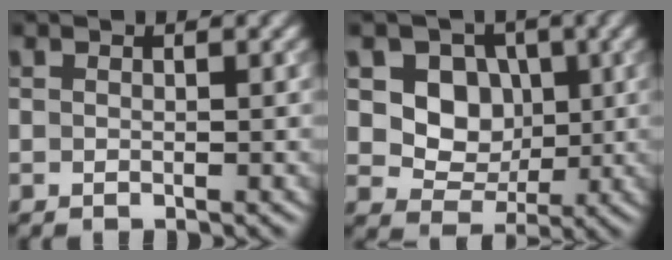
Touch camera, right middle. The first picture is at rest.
{"total": 5.7, "force": [1.1, 4.6, 3.0], "torque": [-0.053, -0.006, 0.011]}